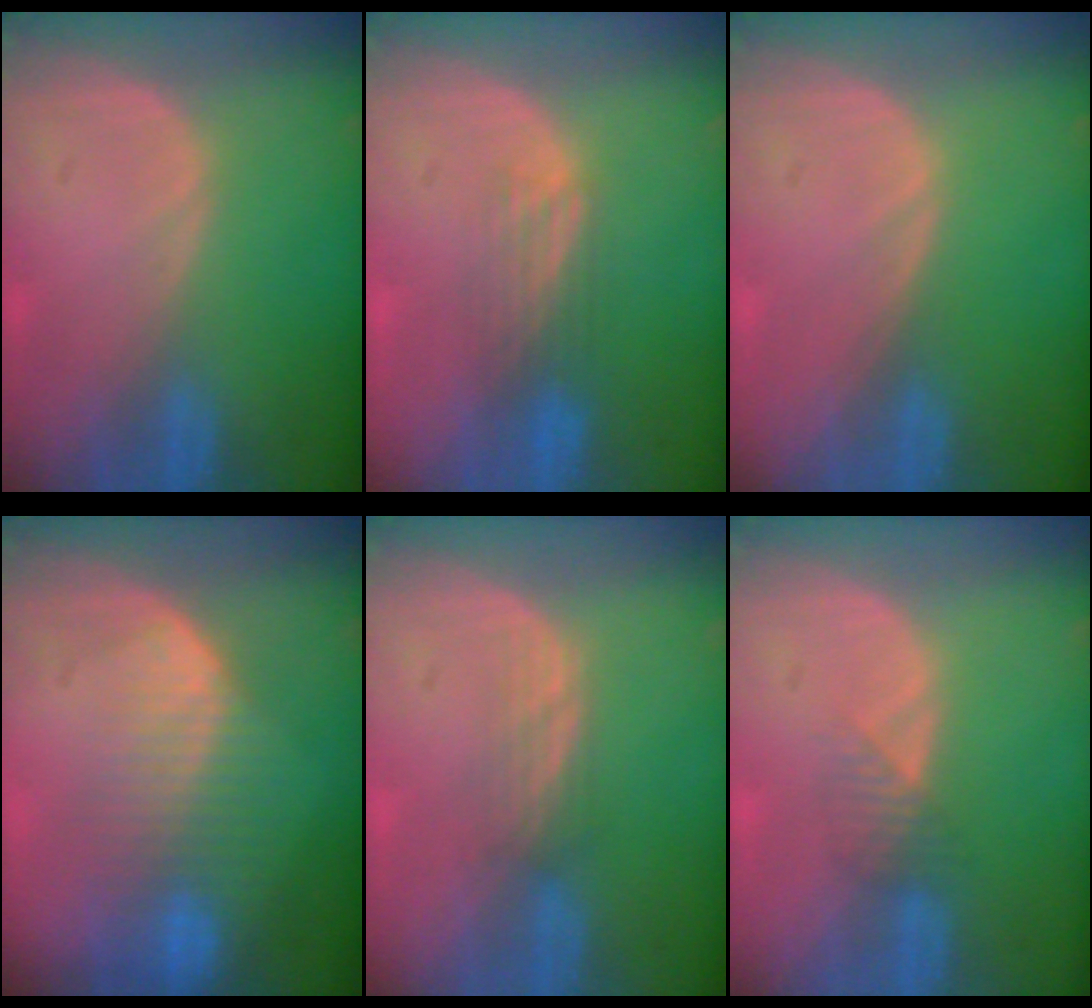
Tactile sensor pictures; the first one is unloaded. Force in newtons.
{"total": 4.1, "press": 3.4, "slide": 2.3}
{"total": 0.0}
{"total": 8.6, "press": 7.3, "slide": 4.6}
{"total": 2.3, "press": 2.2, "slide": 0.6}
{"total": 2.3, "press": 2.1, "slide": 1.0}